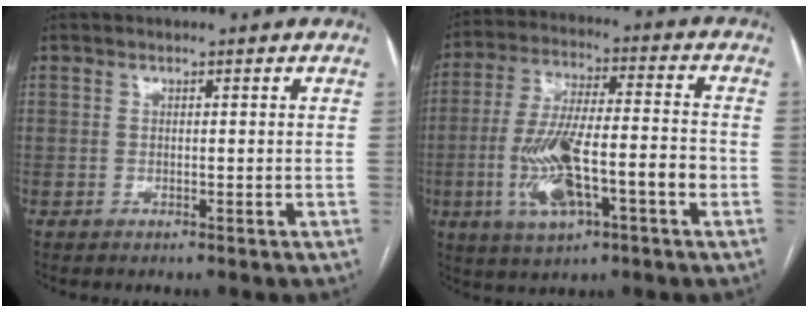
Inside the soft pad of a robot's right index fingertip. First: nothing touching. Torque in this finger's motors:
{"motor_torque": [0.61, -0.20, 0.66, 0.21]}